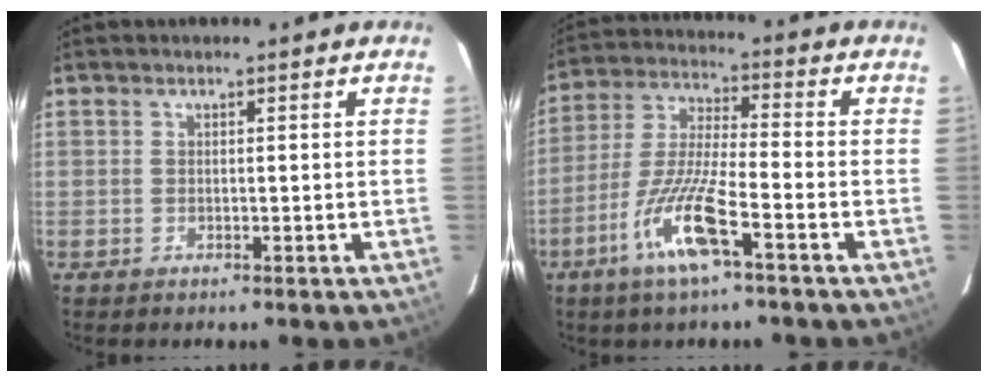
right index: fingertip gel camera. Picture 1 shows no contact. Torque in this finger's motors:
{"motor_torque": [1.54, -0.60, 0.38, 0.15]}